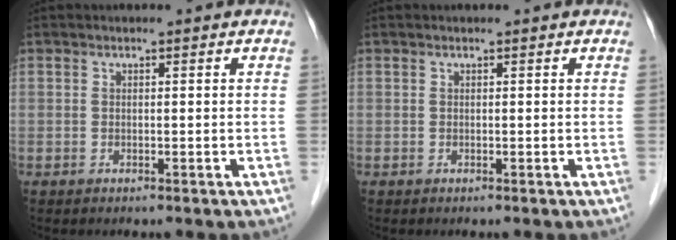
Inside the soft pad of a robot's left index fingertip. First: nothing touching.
{"total": 0.0}